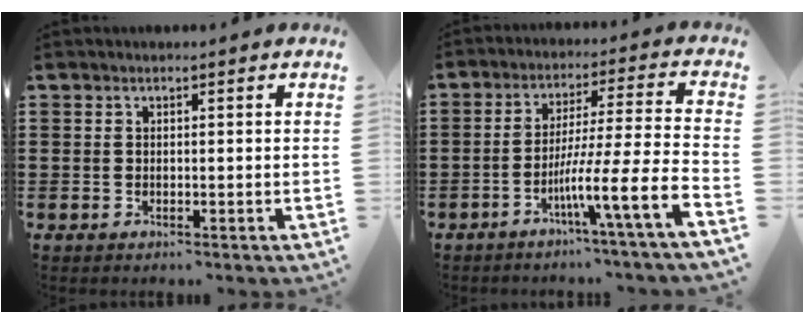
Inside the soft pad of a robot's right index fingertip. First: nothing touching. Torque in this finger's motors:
{"motor_torque": [2.14, 0.00, 0.32, 0.21]}